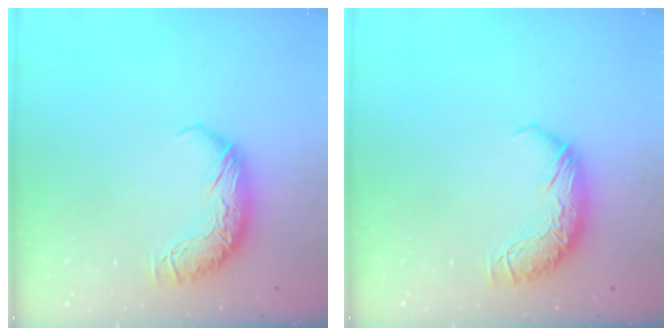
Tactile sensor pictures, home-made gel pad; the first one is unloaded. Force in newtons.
{"total": 0.0}